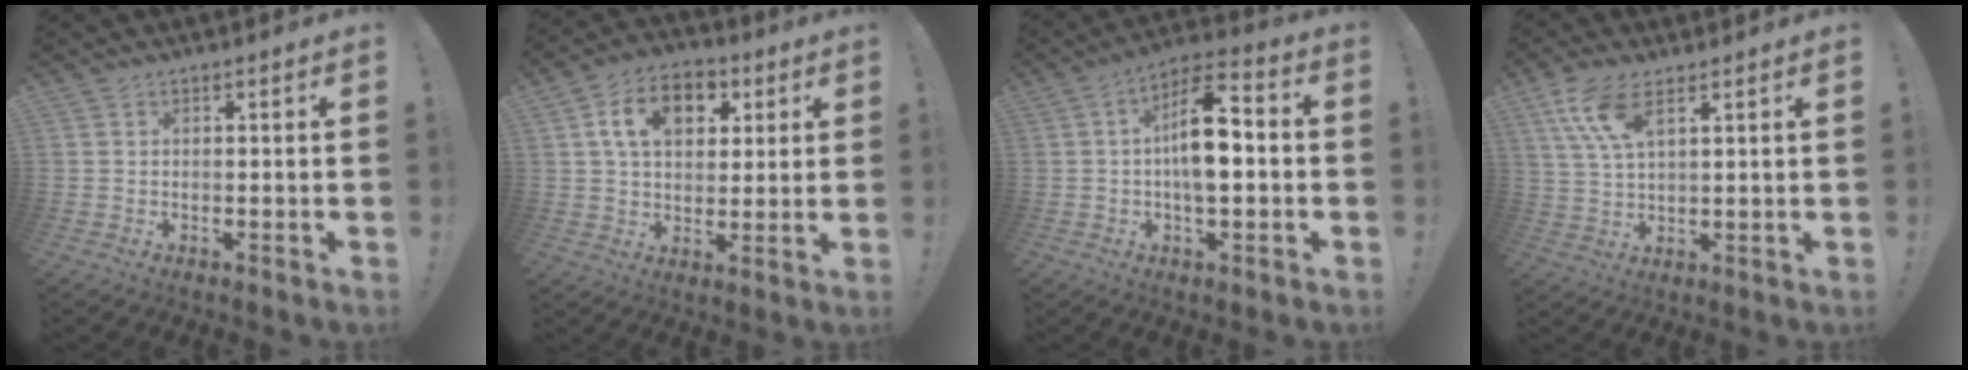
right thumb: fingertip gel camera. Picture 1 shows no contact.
{"total": 13.5, "force": [4.9, 9.2, 8.7], "torque": [-0.133, -0.001, 0.093]}
{"total": 12.3, "force": [-0.4, 5.4, 11.0], "torque": [-0.175, 0.002, -0.012]}
{"total": 9.6, "force": [5.3, 3.9, 7.0], "torque": [-0.132, -0.017, 0.097]}